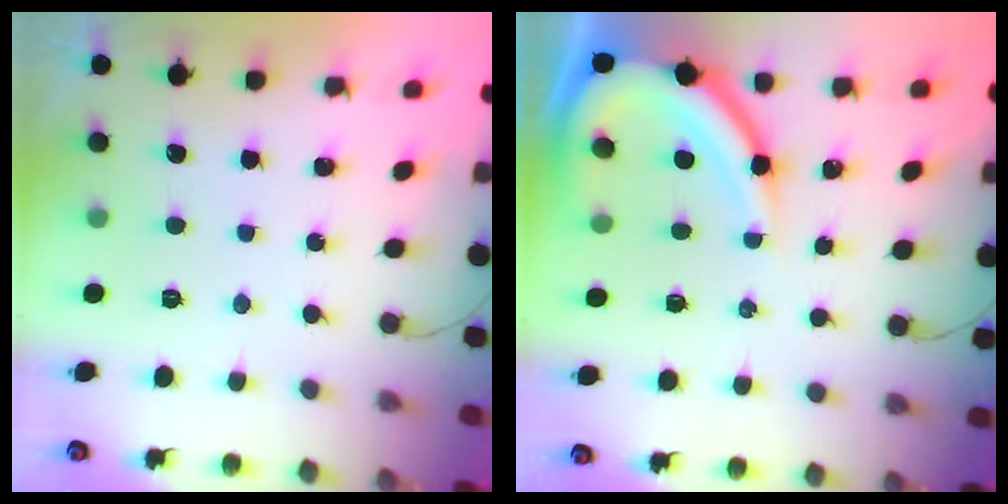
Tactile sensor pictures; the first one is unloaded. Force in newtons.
{"total": 12.0, "press": 11.9, "slide": 1.5}